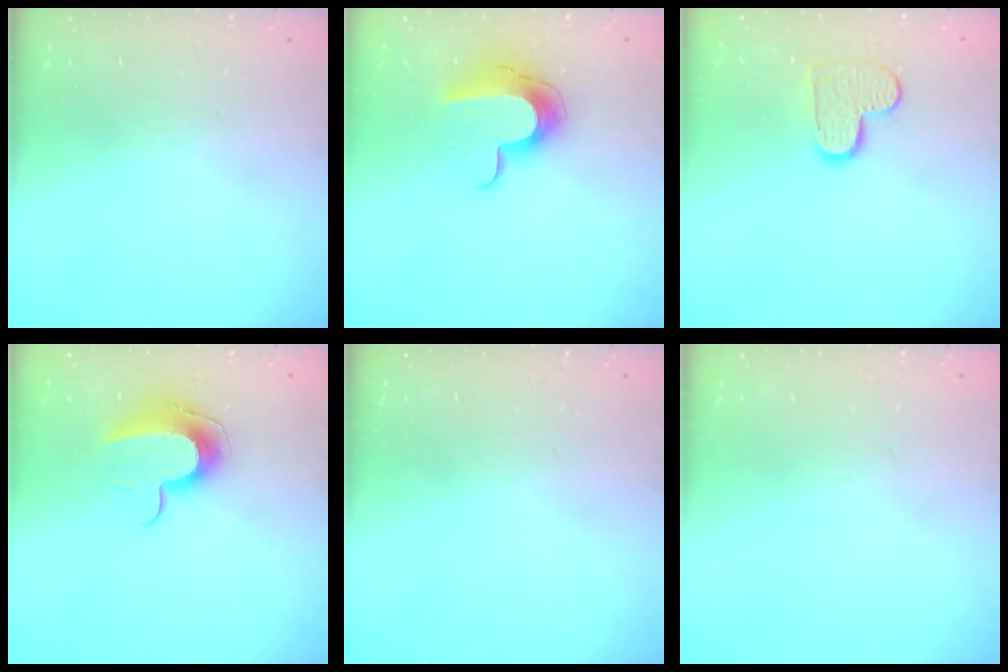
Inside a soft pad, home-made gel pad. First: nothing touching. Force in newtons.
{"total": 11.5, "press": 11.5, "slide": 0.7}
{"total": 8.3, "press": 8.2, "slide": 0.5}
{"total": 10.3, "press": 10.3, "slide": 0.4}
{"total": 0.0}
{"total": 0.0}